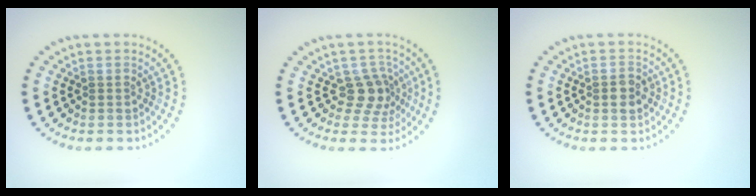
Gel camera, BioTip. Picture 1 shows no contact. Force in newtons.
{"total": 2.9, "press": 2.1, "slide": 2.0}
{"total": 1.6, "press": 1.5, "slide": 0.3}